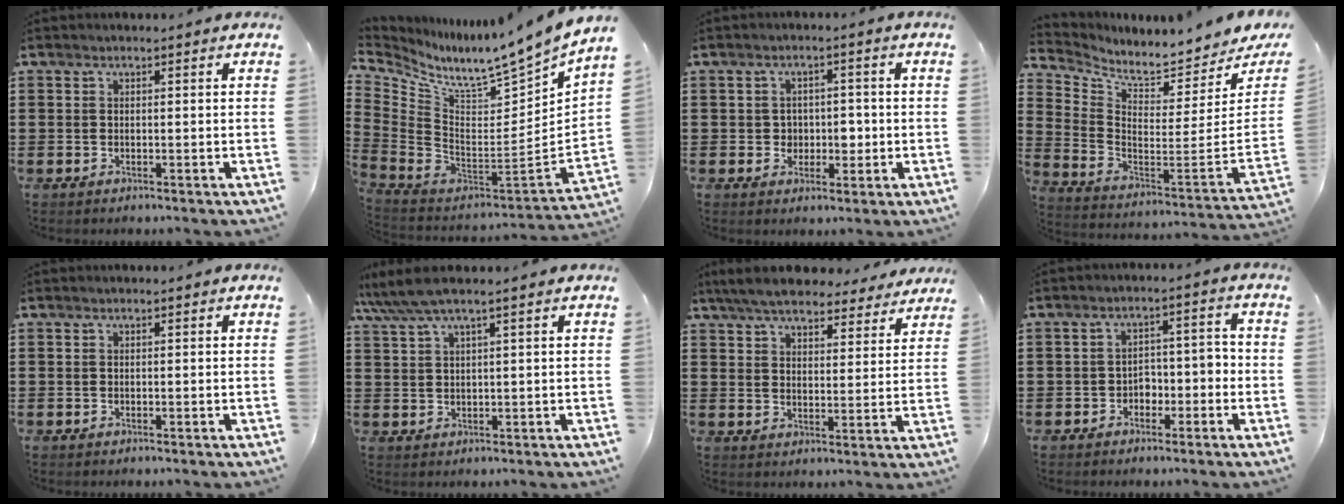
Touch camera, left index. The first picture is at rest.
{"total": 7.9, "force": [6.8, -0.5, 4.1], "torque": [-0.089, -0.078, 0.097]}
{"total": 3.2, "force": [-0.2, 2.8, 1.5], "torque": [-0.034, 0.003, -0.011]}
{"total": 4.9, "force": [4.7, 0.0, 1.4], "torque": [-0.052, -0.066, 0.074]}
{"total": 0.0}
{"total": 3.5, "force": [2.4, -0.1, 2.5], "torque": [-0.064, -0.004, 0.039]}
{"total": 6.6, "force": [6.2, 1.2, 2.1], "torque": [-0.065, -0.019, 0.112]}
{"total": 3.2, "force": [-2.1, 1.9, 1.4], "torque": [-0.034, 0.008, -0.047]}